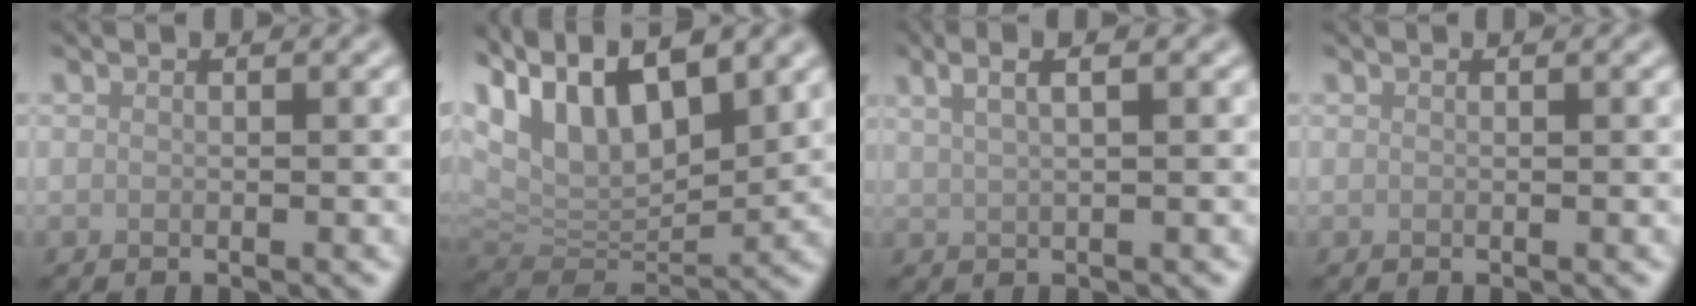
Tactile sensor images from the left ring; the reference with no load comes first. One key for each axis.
{"total": 13.2, "fx": 6.9, "fy": 6.3, "fz": 9.3, "tx": -0.180, "ty": 0.017, "tz": 0.118}
{"total": 4.0, "fx": 2.3, "fy": 1.5, "fz": 2.9, "tx": -0.029, "ty": 0.009, "tz": 0.015}
{"total": 0.0}